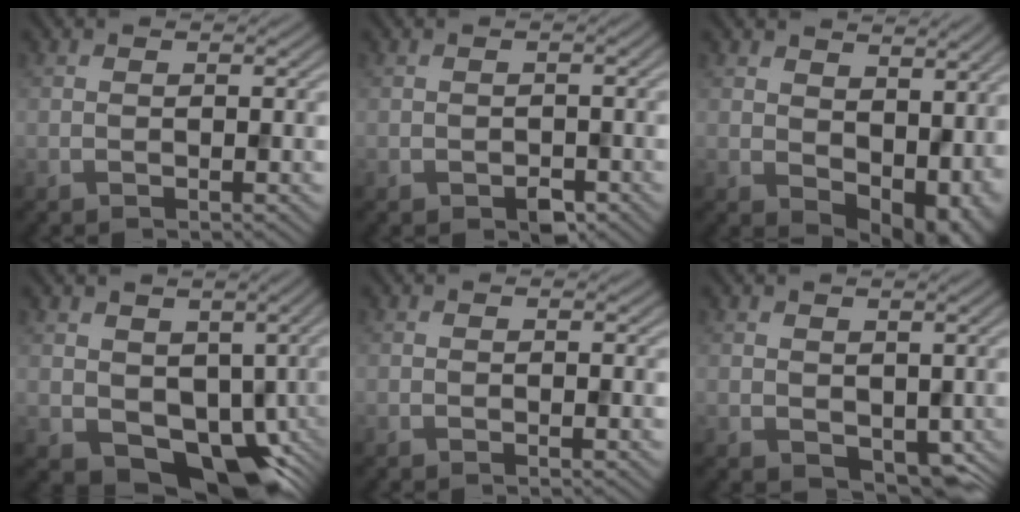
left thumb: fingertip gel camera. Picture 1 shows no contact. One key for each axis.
{"total": 2.3, "fx": -1.2, "fy": 1.3, "fz": 1.4, "tx": -0.024, "ty": -0.006, "tz": -0.018}
{"total": 8.9, "fx": 1.8, "fy": 5.9, "fz": 6.4, "tx": -0.103, "ty": -0.027, "tz": 0.047}
{"total": 9.8, "fx": -0.9, "fy": 7.3, "fz": 6.4, "tx": -0.111, "ty": -0.037, "tz": -0.005}
{"total": 0.0}
{"total": 4.5, "fx": 0.3, "fy": 3.3, "fz": 3.1, "tx": -0.060, "ty": -0.020, "tz": 0.012}